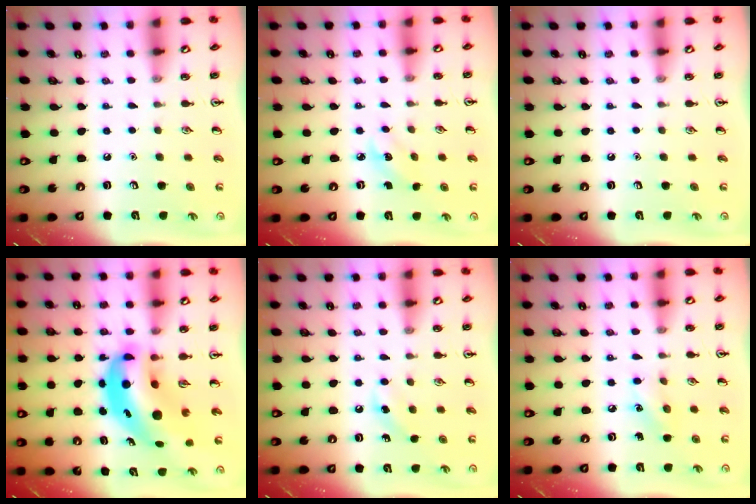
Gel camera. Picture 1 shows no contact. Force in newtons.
{"total": 2.3, "press": 2.1, "slide": 0.8}
{"total": 0.0}
{"total": 12.0, "press": 11.5, "slide": 3.5}
{"total": 5.7, "press": 5.4, "slide": 1.9}
{"total": 6.0, "press": 5.8, "slide": 1.7}